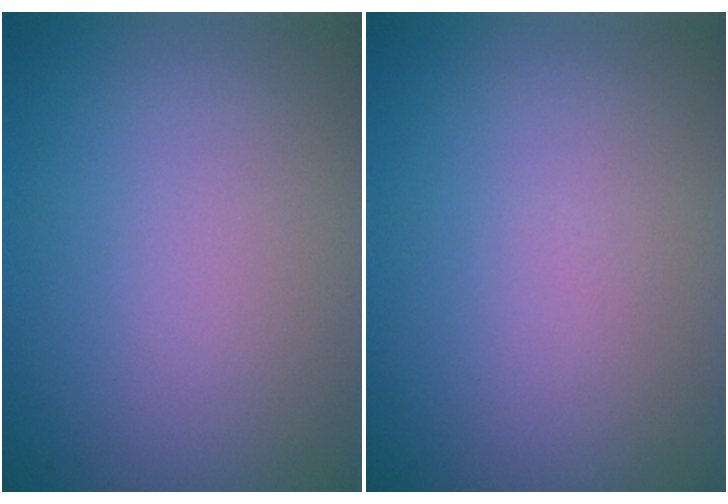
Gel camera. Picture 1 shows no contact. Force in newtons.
{"total": 0.0}